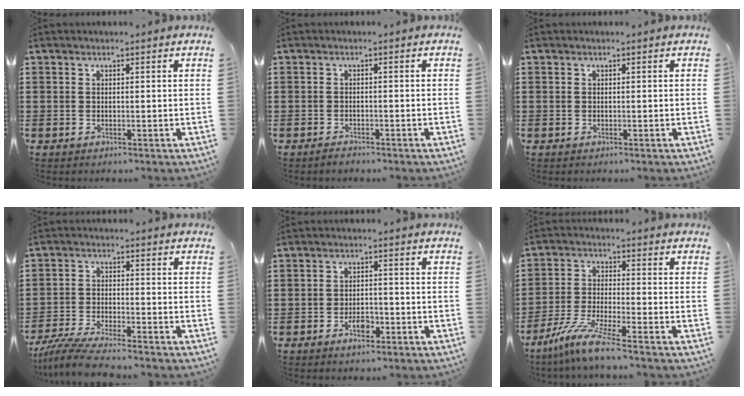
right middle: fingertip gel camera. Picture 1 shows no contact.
{"total": 1.1, "force": [-1.1, 0.2, 0.2], "torque": [-0.008, -0.001, -0.021]}
{"total": 0.0}
{"total": 5.8, "force": [-5.4, 0.2, 2.3], "torque": [-0.063, -0.013, -0.108]}
{"total": 3.4, "force": [-1.9, 1.4, 2.4], "torque": [-0.043, 0.005, -0.036]}
{"total": 7.3, "force": [-5.8, -0.1, 4.4], "torque": [-0.102, -0.020, -0.115]}